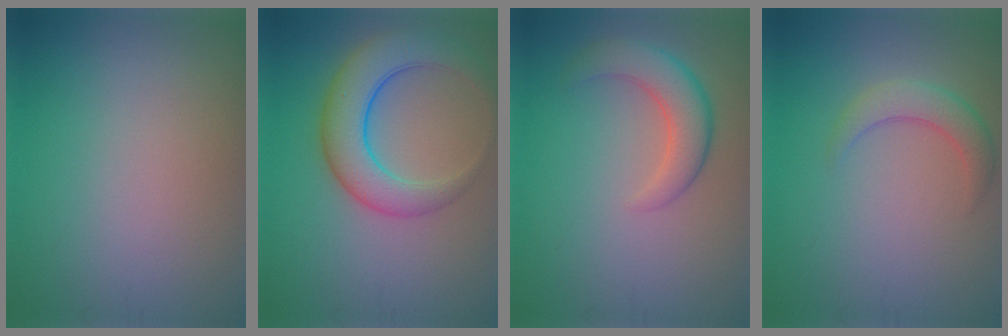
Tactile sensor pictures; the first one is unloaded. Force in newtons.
{"total": 6.5, "press": 6.5, "slide": 0.5}
{"total": 4.1, "press": 4.1, "slide": 0.2}
{"total": 2.8, "press": 2.8, "slide": 0.1}